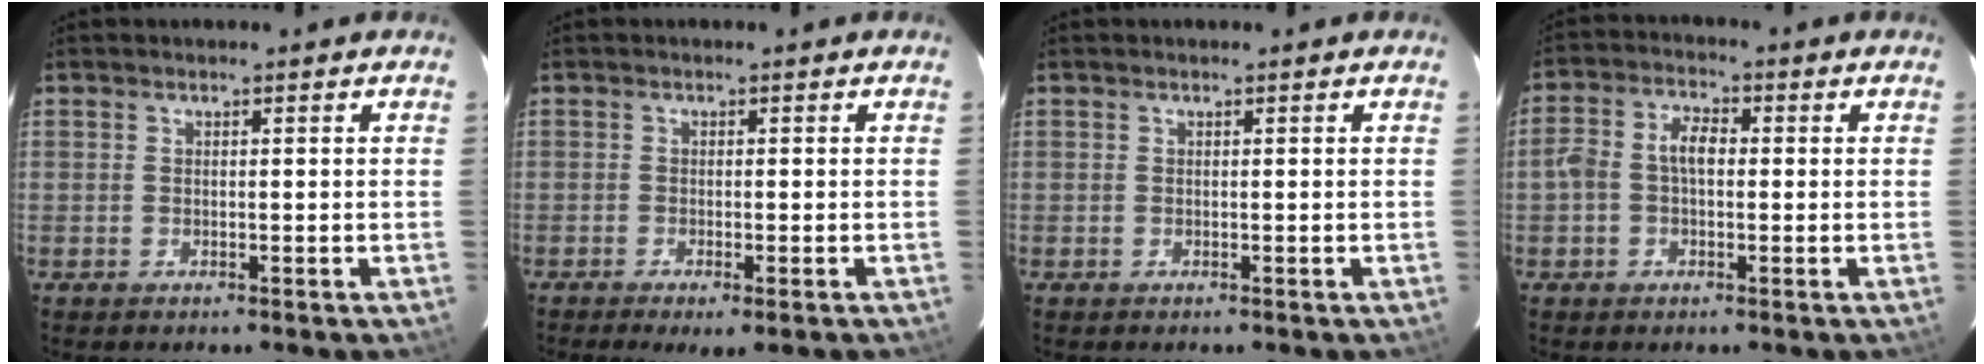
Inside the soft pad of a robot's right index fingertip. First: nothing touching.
{"total": 4.2, "force": [-2.7, 0.8, 3.1], "torque": [-0.066, -0.017, -0.041]}
{"total": 0.0}
{"total": 5.3, "force": [-0.3, 3.4, 4.1], "torque": [-0.081, 0.020, -0.006]}